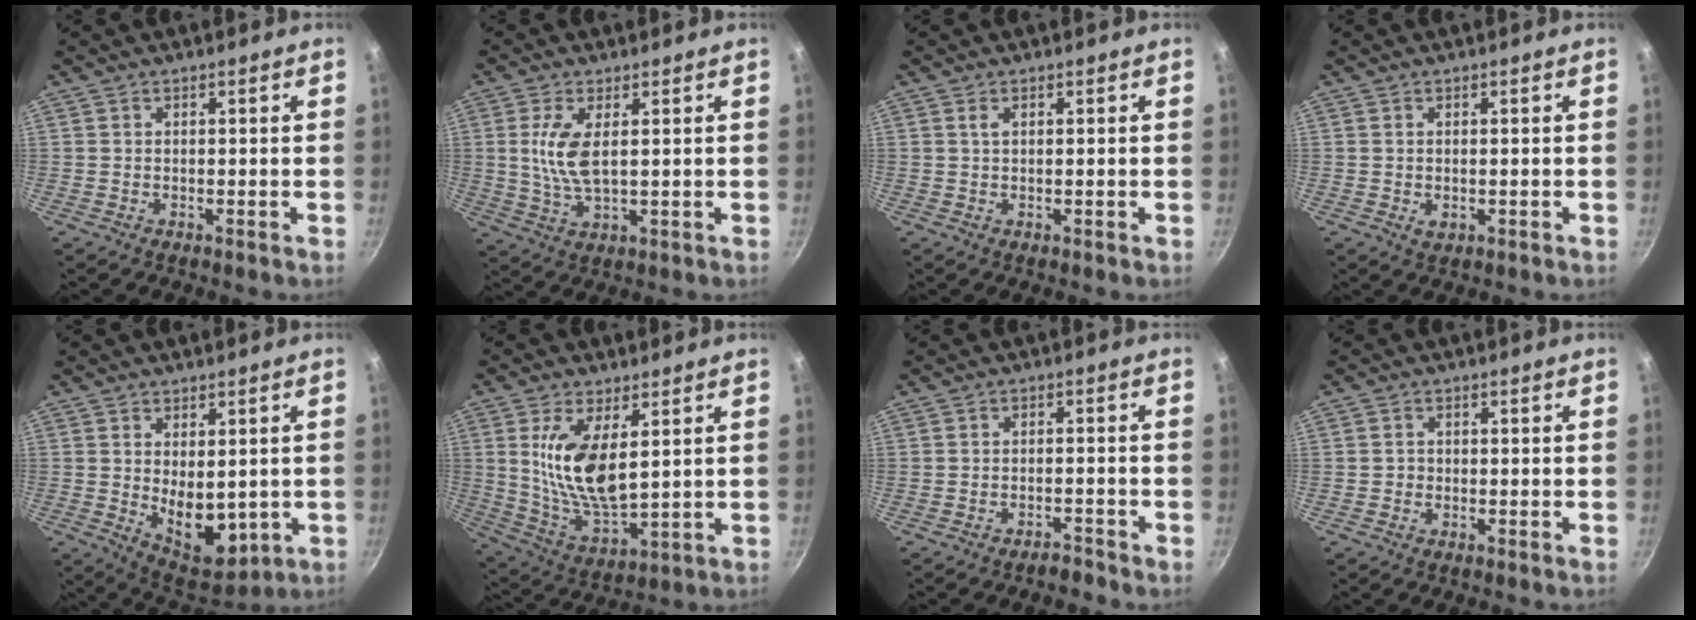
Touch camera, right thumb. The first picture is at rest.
{"total": 7.4, "force": [1.3, 3.0, 6.6], "torque": [-0.136, -0.006, 0.029]}
{"total": 1.0, "force": [0.3, 0.3, 0.9], "torque": [-0.016, 0.001, 0.005]}
{"total": 1.4, "force": [-0.1, 0.8, 1.1], "torque": [-0.019, -0.004, 0.003]}
{"total": 10.0, "force": [0.3, 5.9, 8.1], "torque": [-0.098, -0.026, 0.030]}
{"total": 13.7, "force": [3.4, 5.9, 11.8], "torque": [-0.223, -0.033, 0.075]}
{"total": 2.4, "force": [-2.2, 0.6, 0.8], "torque": [-0.009, 0.024, -0.027]}
{"total": 1.1, "force": [-0.3, 1.0, 0.3], "torque": [-0.003, 0.002, -0.007]}